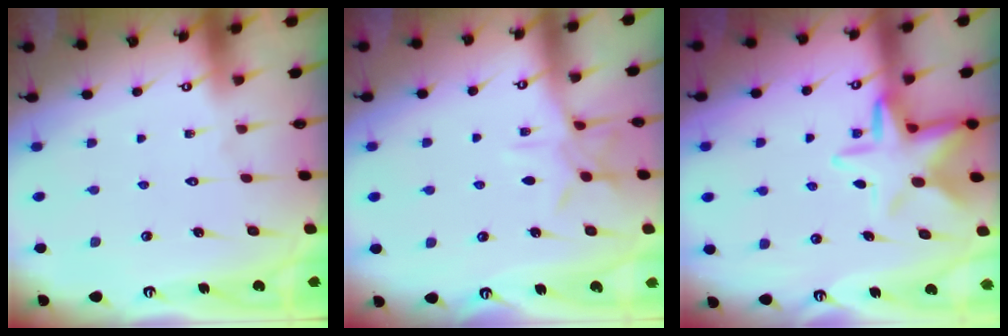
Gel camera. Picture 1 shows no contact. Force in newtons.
{"total": 7.6, "press": 7.6, "slide": 0.2}
{"total": 10.2, "press": 10.0, "slide": 2.2}